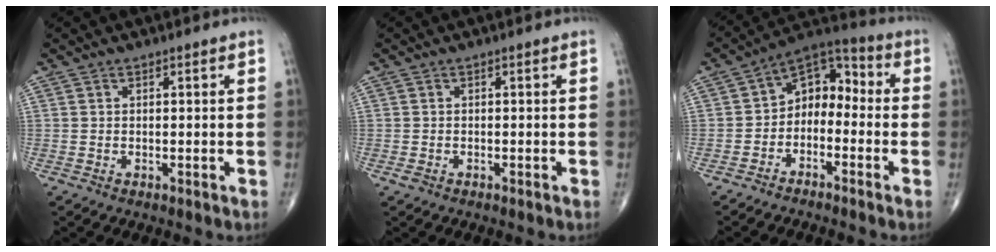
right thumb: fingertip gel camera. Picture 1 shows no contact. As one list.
[{"total": 0.7, "force": [-0.4, 0.4, 0.4], "torque": [-0.012, 0.000, -0.008]}, {"total": 8.9, "force": [-2.2, 6.3, 5.9], "torque": [-0.063, 0.056, -0.058]}]